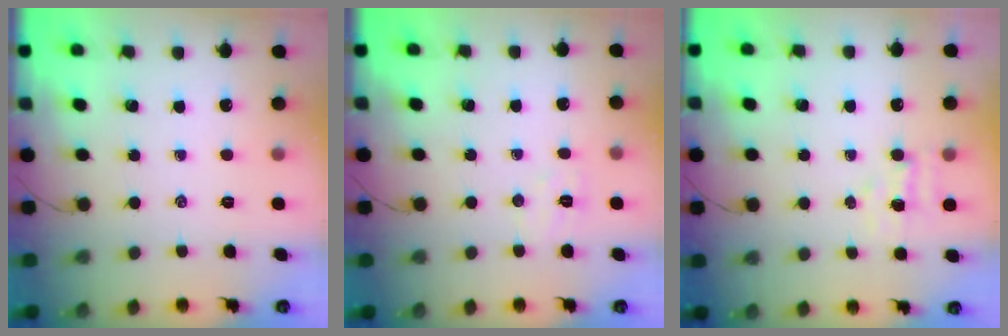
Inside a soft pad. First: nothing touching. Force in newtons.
{"total": 5.6, "press": 5.5, "slide": 1.1}
{"total": 4.3, "press": 4.2, "slide": 0.9}